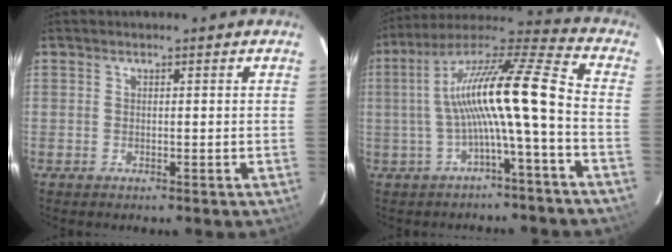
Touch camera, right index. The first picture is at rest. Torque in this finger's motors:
{"motor_torque": [1.31, -0.75, 1.05, 0.21]}